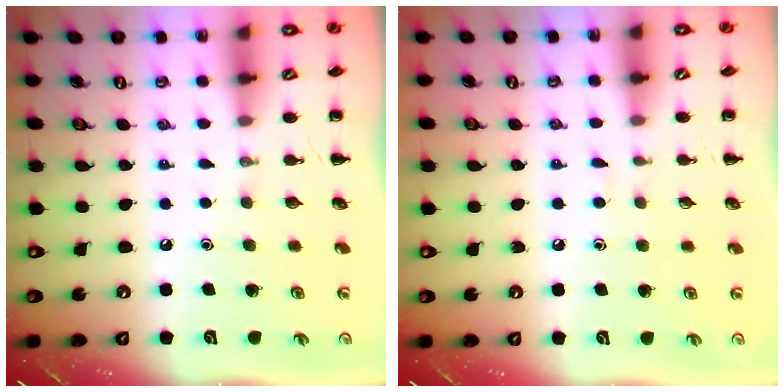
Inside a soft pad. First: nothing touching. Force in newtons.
{"total": 3.0, "press": 2.8, "slide": 1.2}